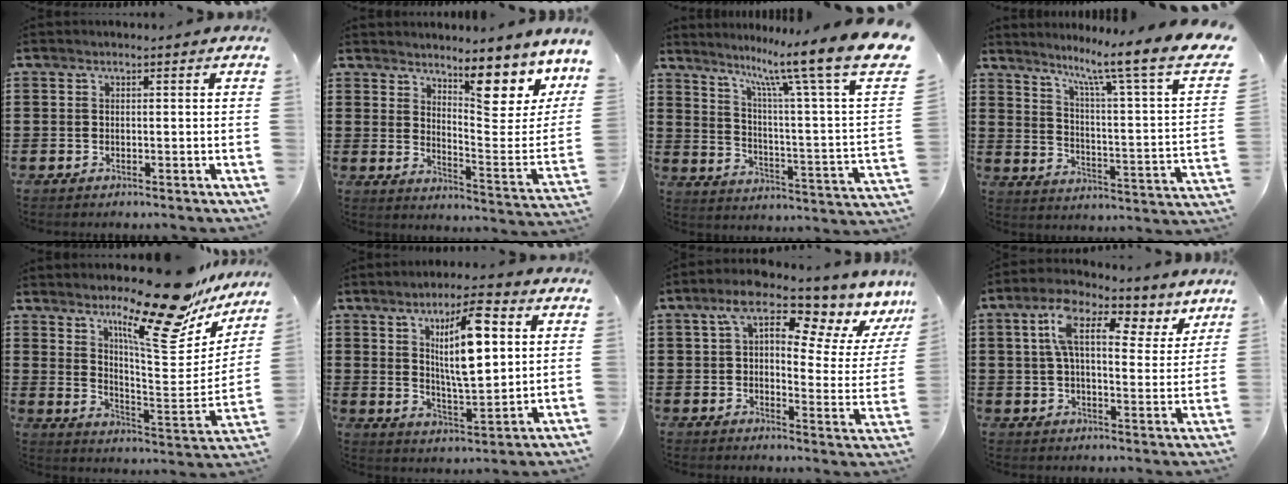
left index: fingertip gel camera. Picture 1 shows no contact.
{"total": 9.3, "force": [7.3, 2.0, 5.5], "torque": [-0.080, -0.062, 0.120]}
{"total": 11.7, "force": [8.5, 0.1, 8.1], "torque": [-0.165, -0.067, 0.126]}
{"total": 7.5, "force": [5.5, -0.9, 5.0], "torque": [-0.107, -0.055, 0.072]}
{"total": 16.0, "force": [12.8, 2.7, 9.2], "torque": [-0.154, -0.089, 0.207]}
{"total": 11.7, "force": [4.0, 4.0, 10.3], "torque": [-0.177, 0.001, 0.059]}
{"total": 10.5, "force": [7.1, 2.8, 7.2], "torque": [-0.124, -0.048, 0.111]}
{"total": 10.0, "force": [6.1, 3.3, 7.2], "torque": [-0.146, -0.008, 0.103]}